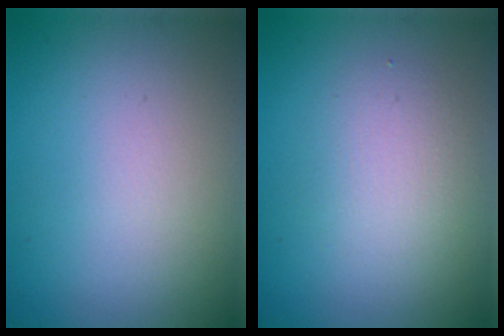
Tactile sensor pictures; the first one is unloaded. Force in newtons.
{"total": 2.3, "press": 2.3, "slide": 0.1}